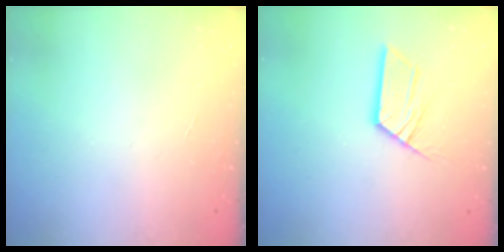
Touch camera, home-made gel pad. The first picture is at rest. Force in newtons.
{"total": 10.5, "press": 10.4, "slide": 1.0}